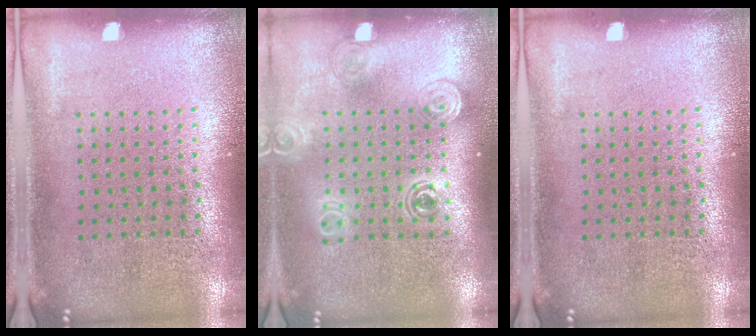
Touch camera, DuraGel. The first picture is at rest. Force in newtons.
{"total": 1.5, "press": 1.3, "slide": 0.9}
{"total": 0.0}